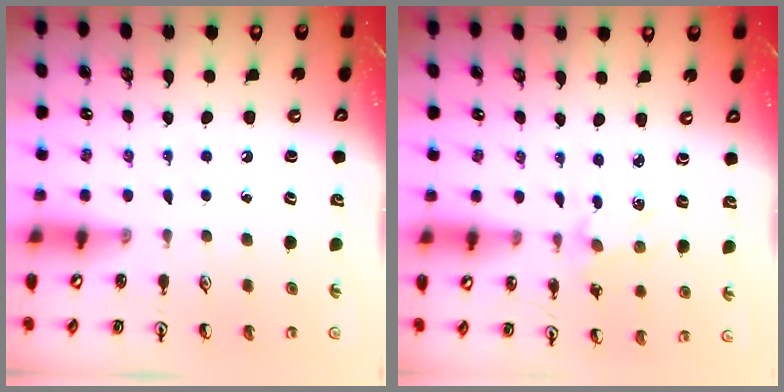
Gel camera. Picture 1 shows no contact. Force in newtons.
{"total": 1.7, "press": 1.7, "slide": 0.3}